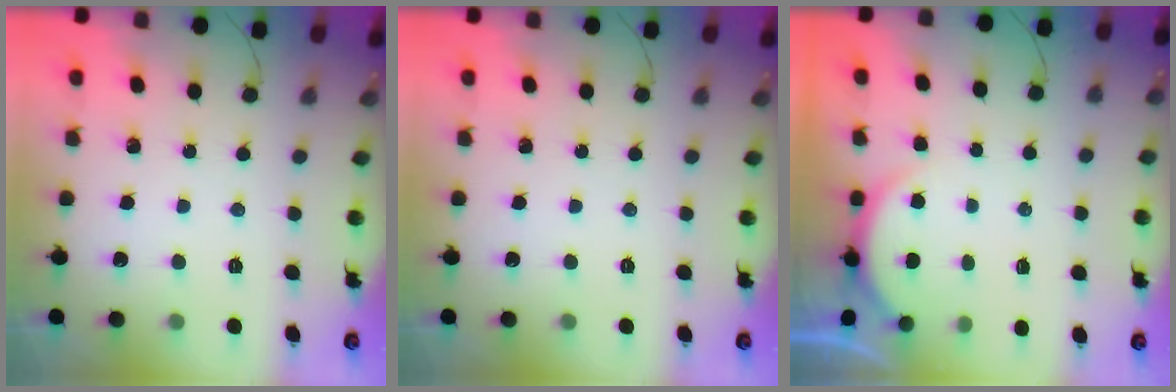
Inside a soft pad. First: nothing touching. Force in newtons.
{"total": 0.0}
{"total": 2.2, "press": 2.2, "slide": 0.6}